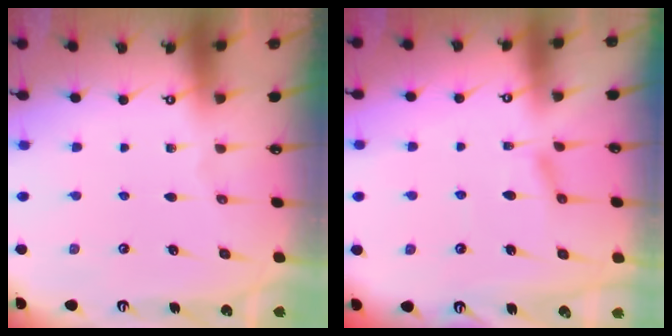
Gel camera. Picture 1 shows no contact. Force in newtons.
{"total": 2.1, "press": 2.0, "slide": 0.5}